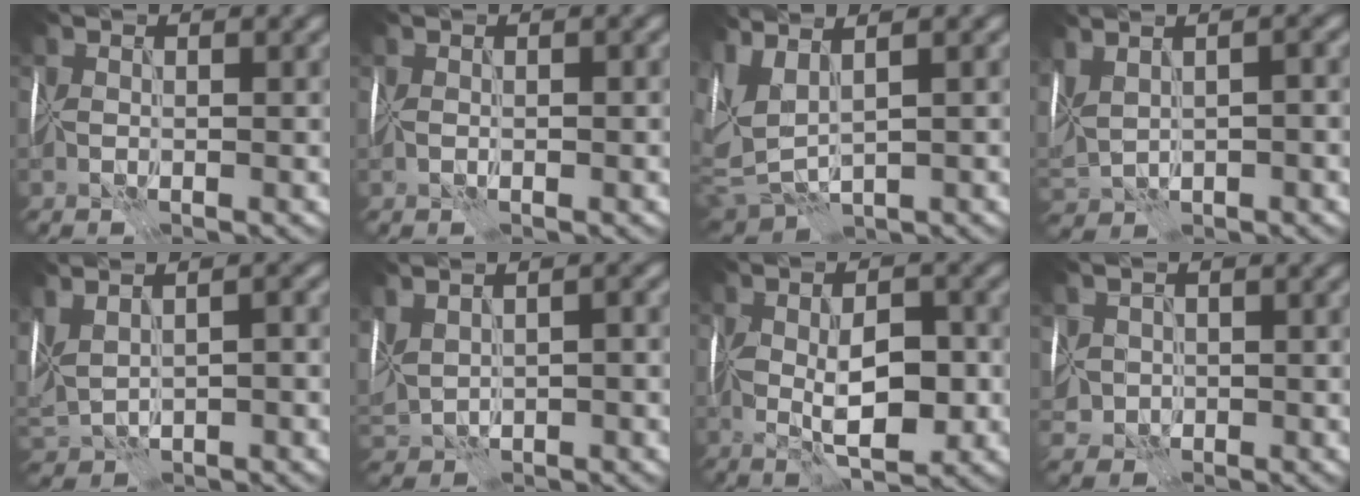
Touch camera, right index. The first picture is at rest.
{"total": 0.9, "force": [-0.1, 0.4, 0.8], "torque": [-0.014, 0.002, 0.002]}
{"total": 5.1, "force": [1.4, 2.1, 4.5], "torque": [-0.110, 0.002, 0.032]}
{"total": 7.6, "force": [1.4, 3.7, 6.4], "torque": [-0.139, 0.016, 0.045]}
{"total": 6.9, "force": [0.9, 3.4, 6.0], "torque": [-0.123, 0.012, 0.038]}
{"total": 6.4, "force": [1.2, 3.4, 5.3], "torque": [-0.115, 0.014, 0.037]}
{"total": 6.4, "force": [-0.7, 3.0, 5.6], "torque": [-0.097, -0.003, -0.008]}
{"total": 2.3, "force": [0.4, 2.1, 1.0], "torque": [-0.022, 0.001, 0.009]}